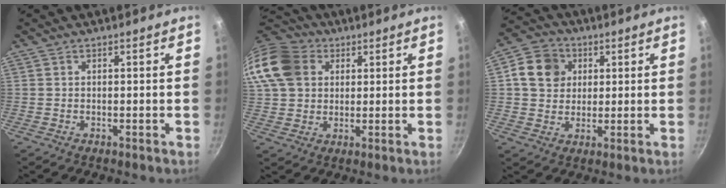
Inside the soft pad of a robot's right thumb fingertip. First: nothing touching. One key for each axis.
{"total": 16.8, "fx": 5.4, "fy": 13.4, "fz": 8.6, "tx": -0.189, "ty": 0.021, "tz": 0.092}
{"total": 7.9, "fx": 2.0, "fy": 6.8, "fz": 3.4, "tx": -0.030, "ty": 0.008, "tz": 0.024}